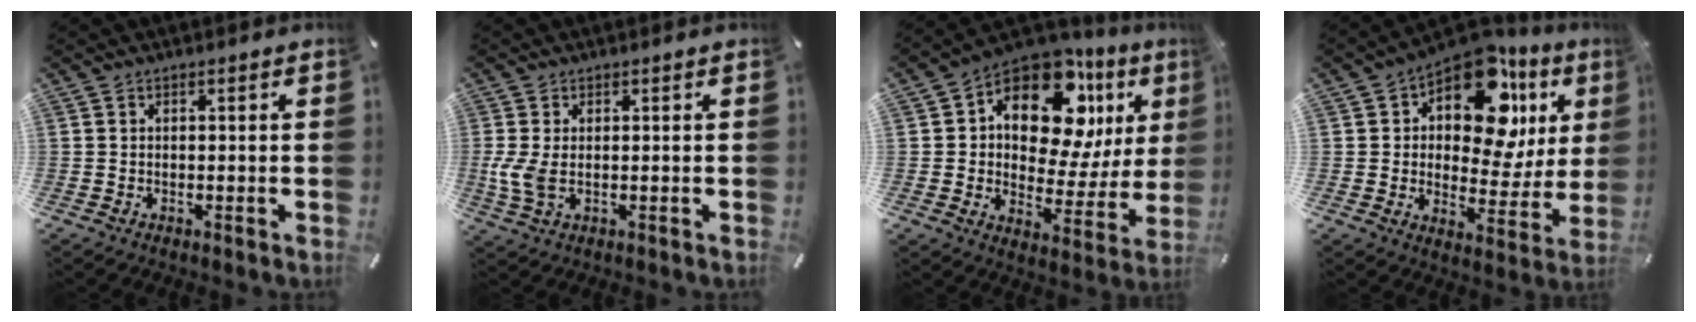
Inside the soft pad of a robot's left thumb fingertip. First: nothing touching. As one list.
[{"total": 5.3, "force": [-0.1, 2.8, 4.5], "torque": [-0.107, -0.001, -0.003]}, {"total": 16.5, "force": [7.9, 9.9, 10.5], "torque": [-0.155, -0.059, 0.135]}, {"total": 17.1, "force": [9.6, 9.3, 10.6], "torque": [-0.152, -0.072, 0.163]}]